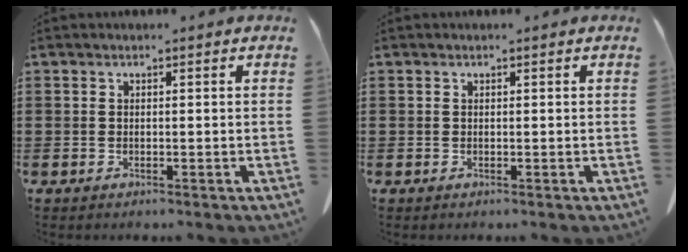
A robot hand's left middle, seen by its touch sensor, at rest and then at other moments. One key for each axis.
{"total": 0.0}